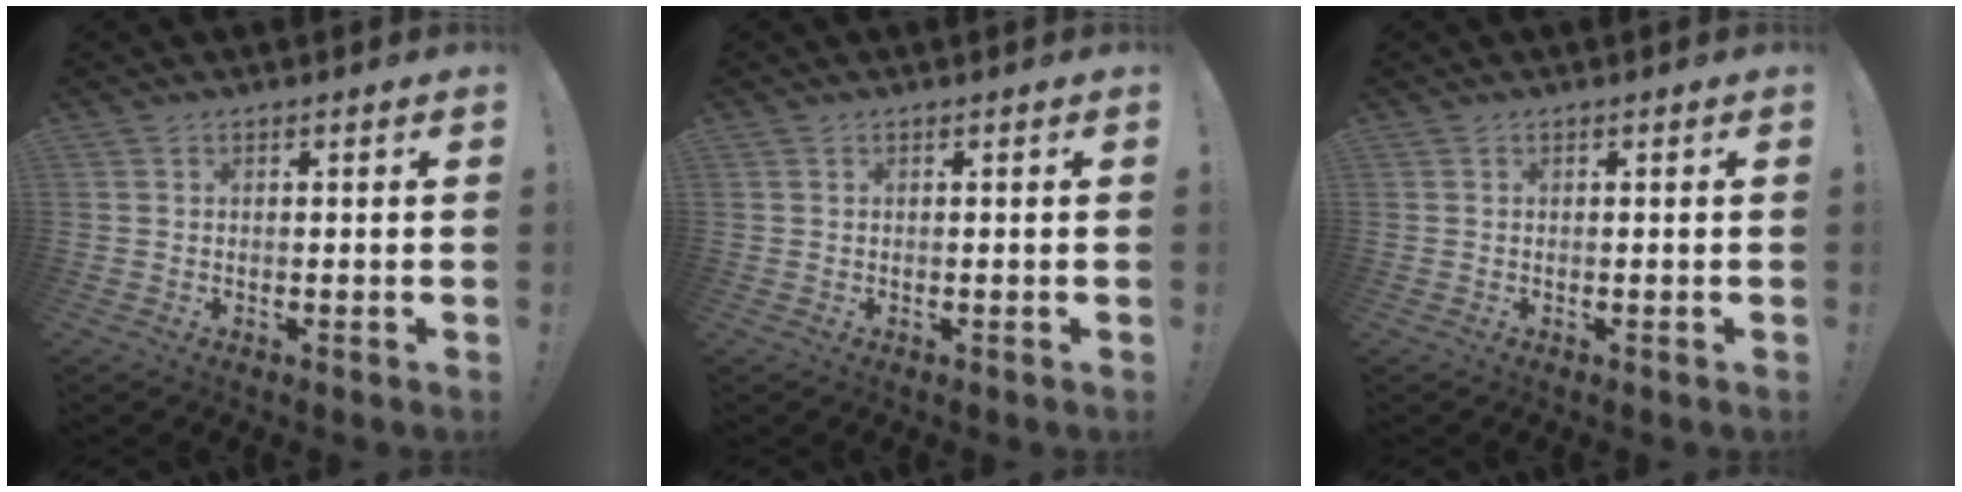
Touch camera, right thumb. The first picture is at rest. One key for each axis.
{"total": 0.0}
{"total": 0.0}